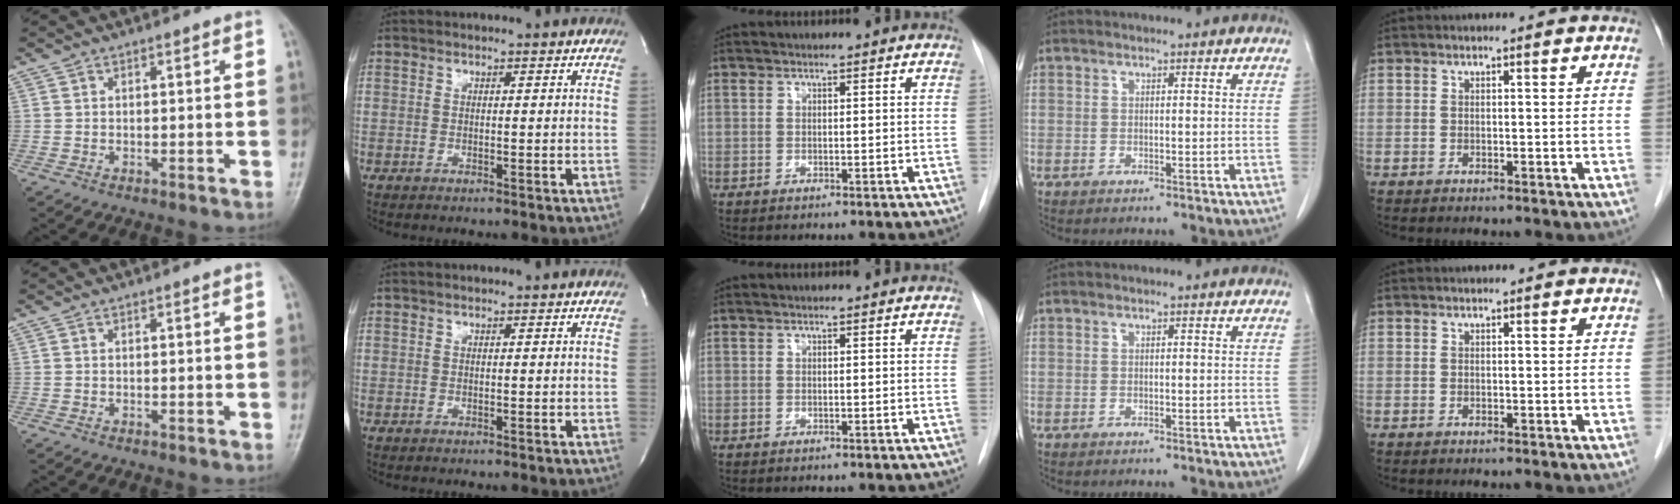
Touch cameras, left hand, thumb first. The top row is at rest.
{}